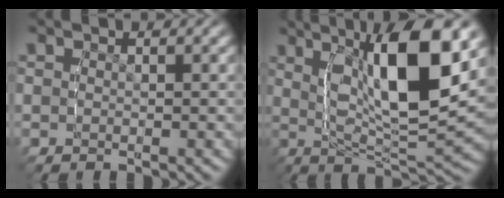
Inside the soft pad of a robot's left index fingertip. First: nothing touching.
{"total": 11.7, "force": [3.1, 4.2, 10.5], "torque": [-0.176, 0.010, 0.044]}